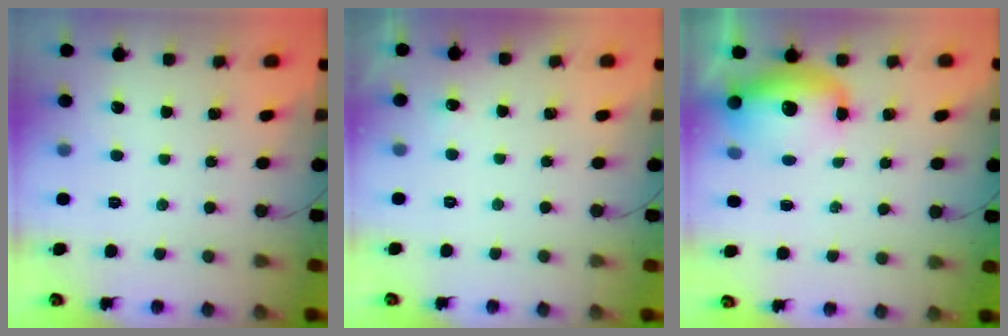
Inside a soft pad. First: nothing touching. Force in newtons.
{"total": 2.5, "press": 2.2, "slide": 1.1}
{"total": 12.5, "press": 12.1, "slide": 2.9}